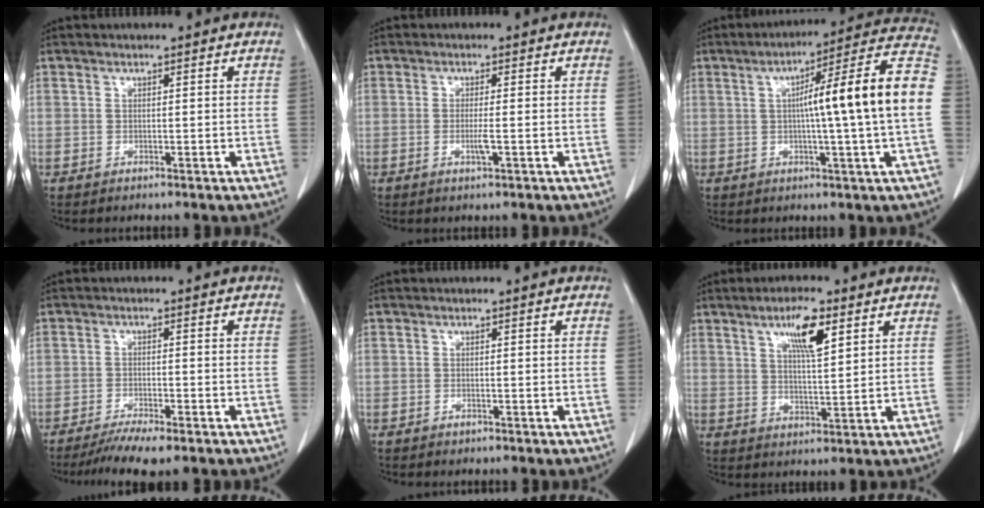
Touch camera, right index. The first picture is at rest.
{"total": 2.2, "force": [-0.6, 0.0, 2.1], "torque": [-0.043, -0.005, -0.011]}
{"total": 17.5, "force": [0.5, -1.0, 17.5], "torque": [-0.251, 0.021, -0.004]}
{"total": 6.5, "force": [-5.0, 0.4, 4.2], "torque": [-0.067, -0.015, -0.081]}
{"total": 0.5, "force": [-0.3, 0.3, 0.2], "torque": [-0.006, -0.001, -0.001]}
{"total": 7.2, "force": [3.7, 1.2, 6.0], "torque": [-0.108, 0.000, 0.063]}